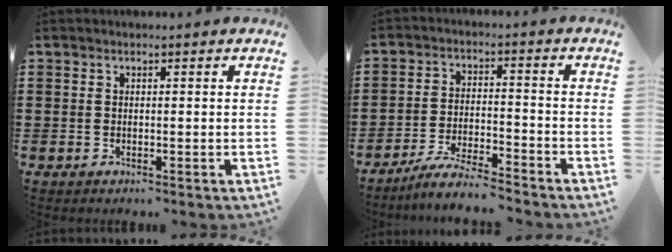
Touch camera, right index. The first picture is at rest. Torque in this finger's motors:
{"motor_torque": [-0.28, 0.55, -0.87, -0.21]}